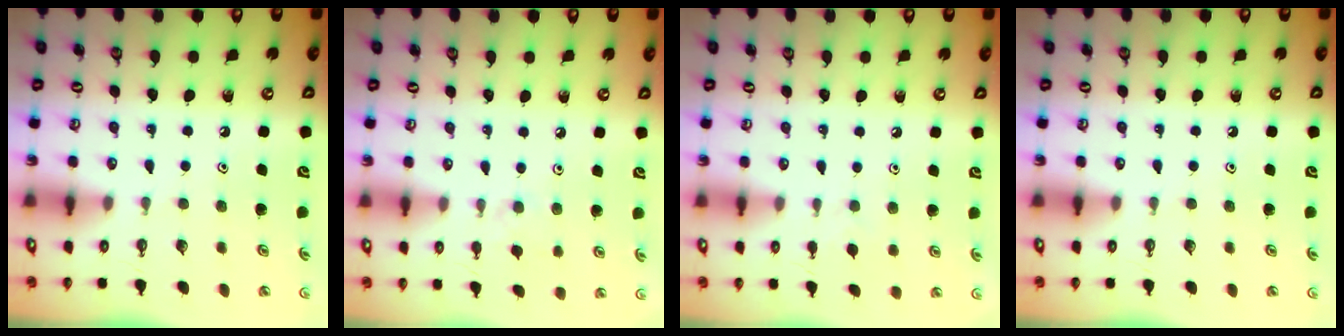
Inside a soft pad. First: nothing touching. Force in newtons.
{"total": 4.5, "press": 4.5, "slide": 0.7}
{"total": 4.5, "press": 4.5, "slide": 0.7}
{"total": 0.0}